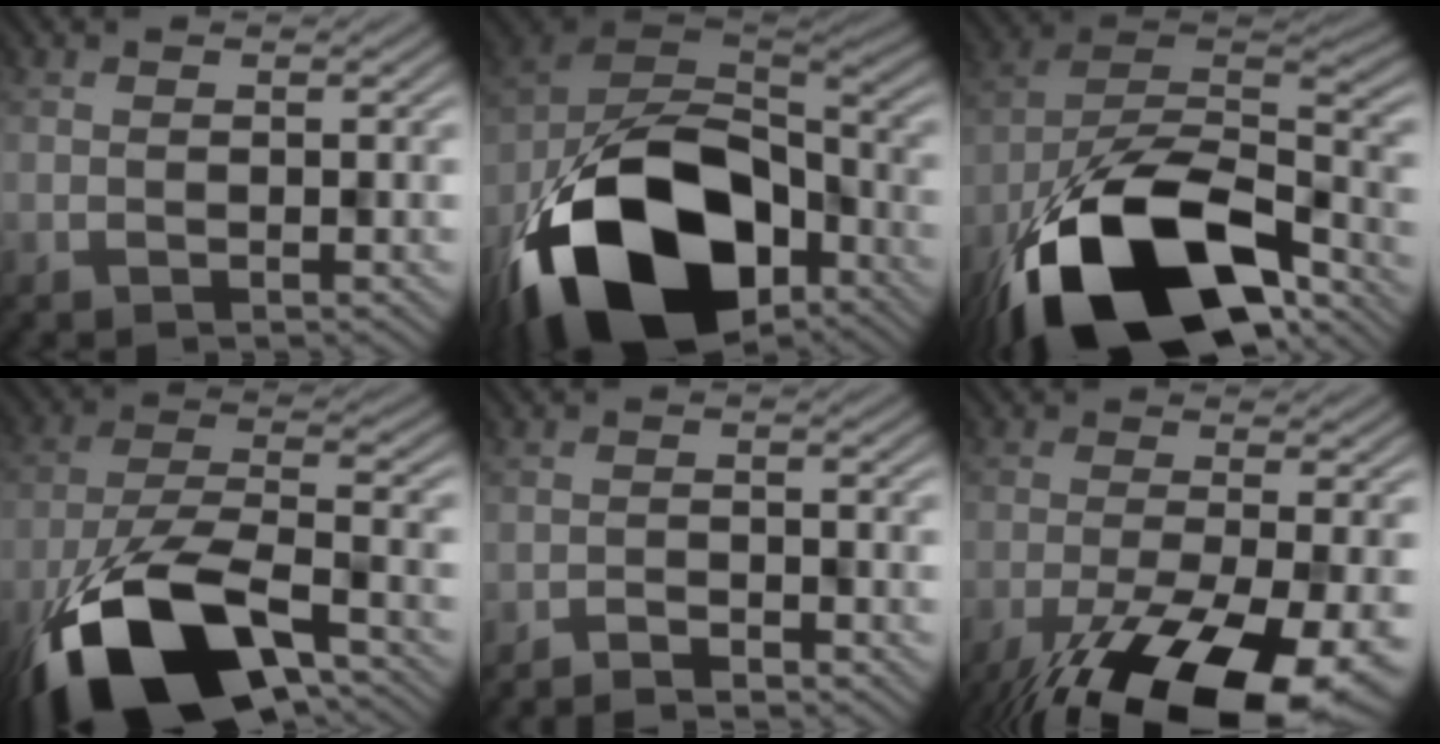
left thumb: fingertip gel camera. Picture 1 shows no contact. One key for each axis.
{"total": 19.3, "fx": -10.7, "fy": 11.3, "fz": 11.5, "tx": -0.239, "ty": -0.037, "tz": -0.178}
{"total": 19.4, "fx": -11.8, "fy": 8.6, "fz": 12.9, "tx": -0.248, "ty": -0.034, "tz": -0.192}
{"total": 17.7, "fx": -10.3, "fy": 7.4, "fz": 12.4, "tx": -0.246, "ty": -0.029, "tz": -0.177}
{"total": 2.5, "fx": -2.4, "fy": 0.1, "fz": 0.4, "tx": -0.009, "ty": 0.004, "tz": -0.043}
{"total": 15.0, "fx": -9.2, "fy": 4.1, "fz": 11.1, "tx": -0.197, "ty": -0.040, "tz": -0.131}